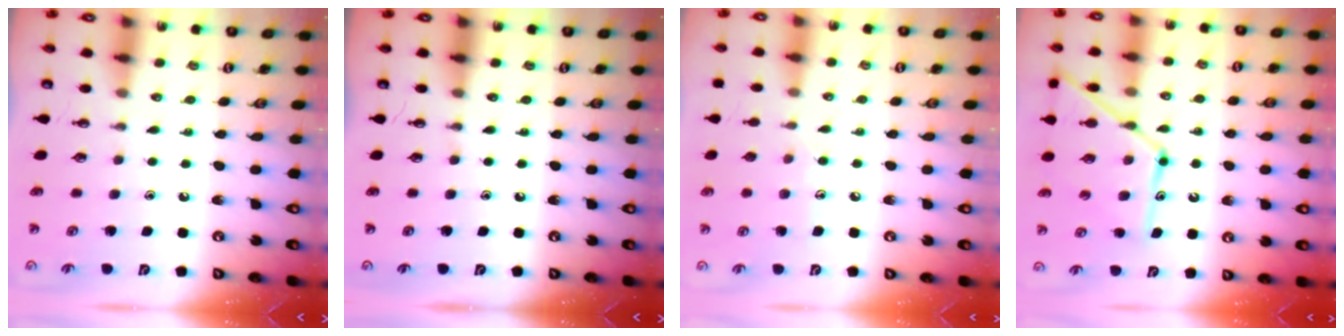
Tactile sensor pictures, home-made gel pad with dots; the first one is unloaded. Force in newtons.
{"total": 0.0}
{"total": 5.3, "press": 5.3, "slide": 0.5}
{"total": 13.7, "press": 13.7, "slide": 1.0}